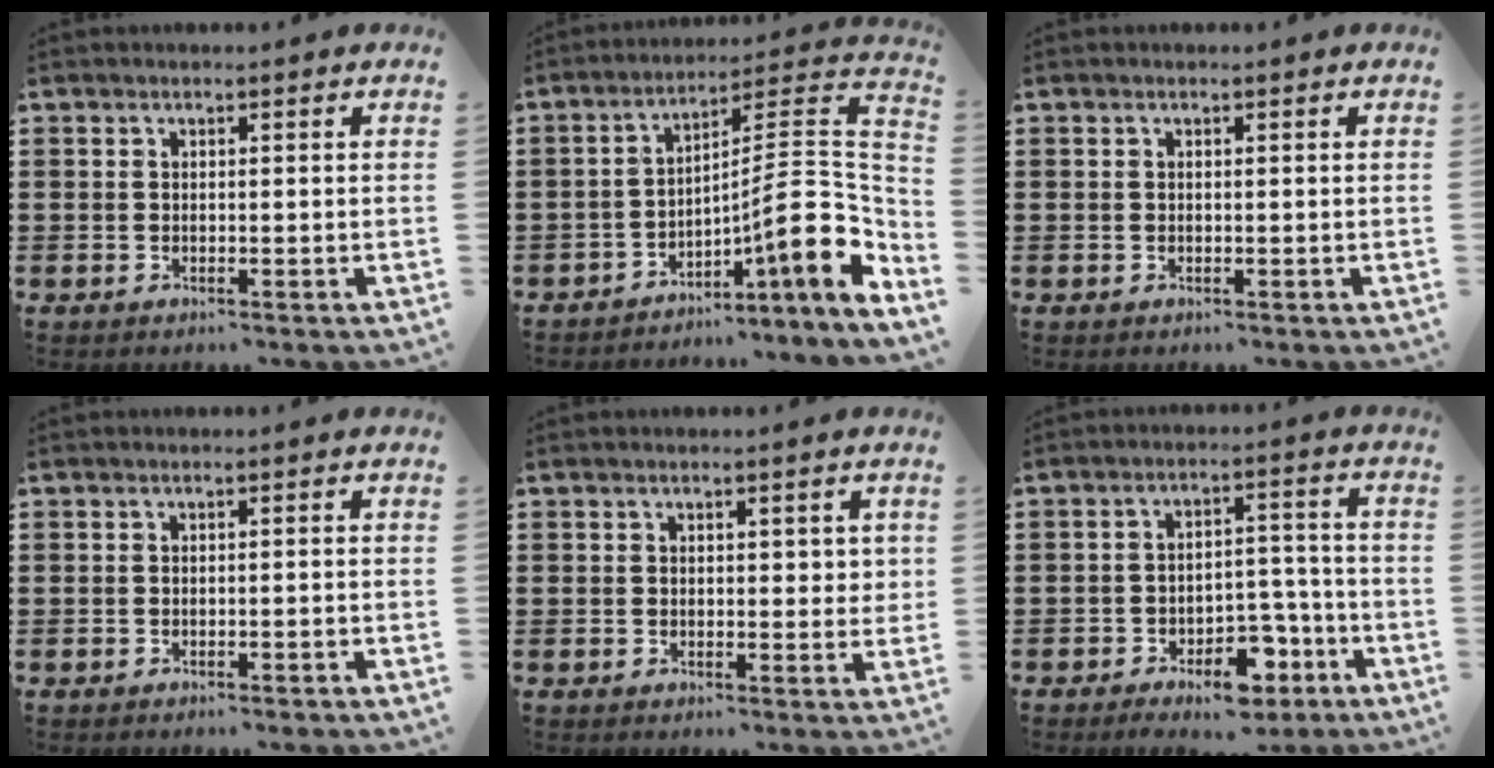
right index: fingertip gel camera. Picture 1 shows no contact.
{"total": 13.0, "force": [-3.7, 1.8, 12.3], "torque": [-0.172, -0.033, -0.075]}
{"total": 0.0}
{"total": 0.7, "force": [-0.6, 0.0, 0.3], "torque": [-0.008, -0.003, -0.011]}
{"total": 1.8, "force": [0.7, 1.1, 1.3], "torque": [-0.011, 0.001, 0.008]}
{"total": 6.9, "force": [-4.4, 3.3, 4.2], "torque": [-0.061, 0.019, -0.075]}